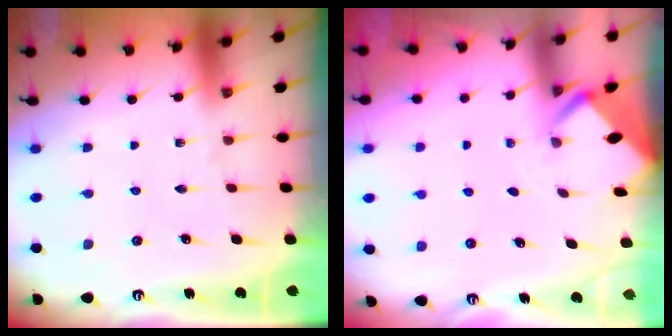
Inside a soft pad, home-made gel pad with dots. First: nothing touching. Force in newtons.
{"total": 2.3, "press": 2.3, "slide": 0.2}